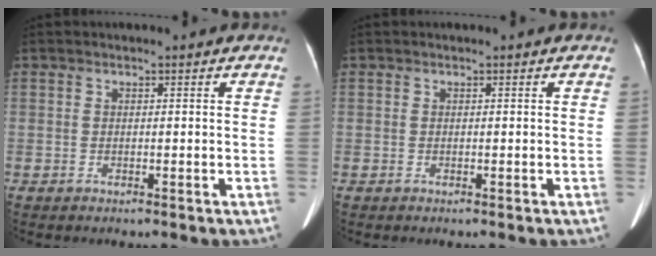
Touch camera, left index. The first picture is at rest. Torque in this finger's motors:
{"motor_torque": [-0.02, 0.00, 0.00, 0.00]}